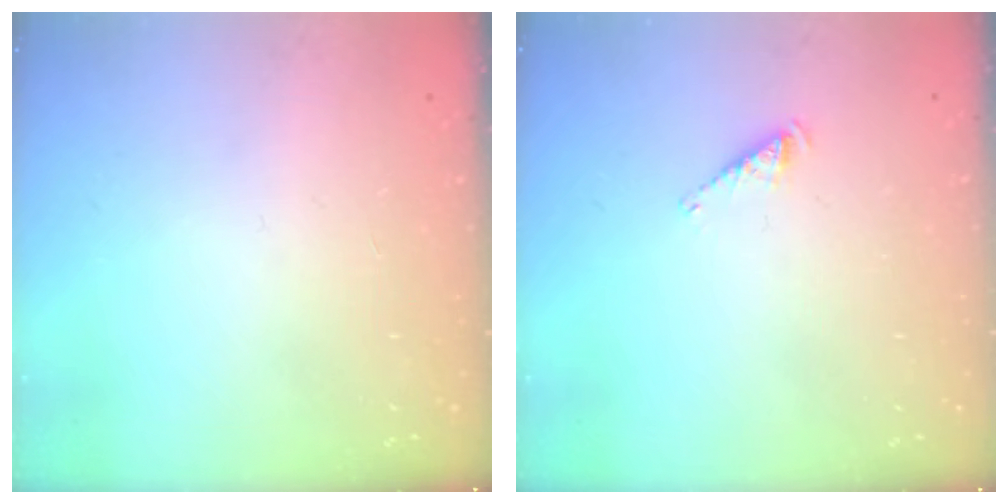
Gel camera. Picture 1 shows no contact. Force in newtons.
{"total": 3.1, "press": 3.1, "slide": 0.4}